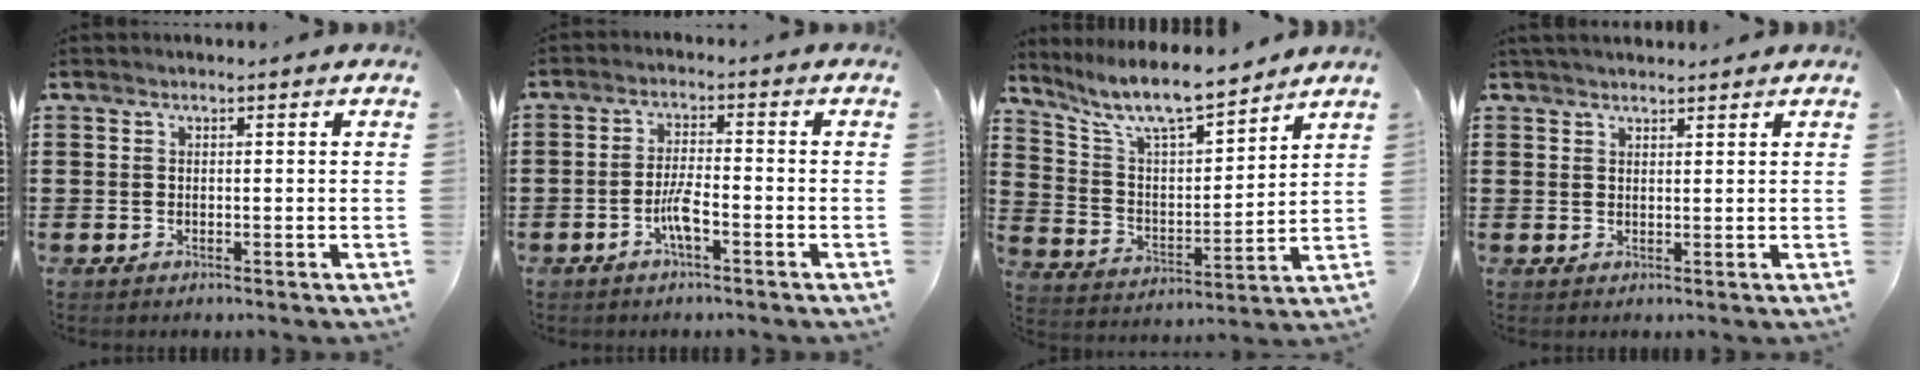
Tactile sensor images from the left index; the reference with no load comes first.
{"total": 4.3, "force": [-2.0, 0.9, 3.7], "torque": [-0.084, -0.001, -0.042]}
{"total": 9.0, "force": [7.8, 1.3, 4.2], "torque": [-0.114, -0.044, 0.135]}
{"total": 1.7, "force": [1.6, 0.5, 0.2], "torque": [-0.007, 0.004, 0.031]}